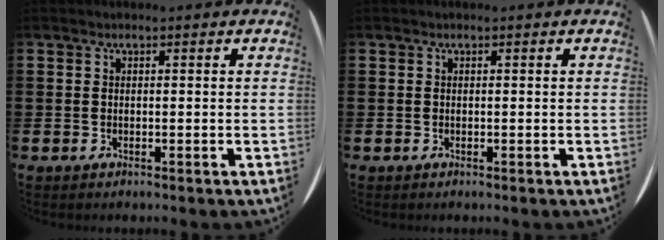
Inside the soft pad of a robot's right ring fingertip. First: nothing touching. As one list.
[{"total": 0.0}]